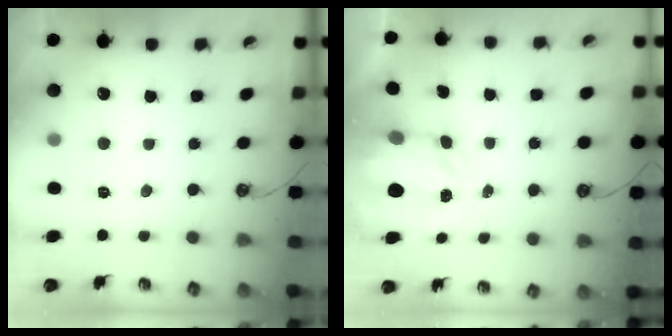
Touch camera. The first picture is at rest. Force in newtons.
{"total": 3.6, "press": 3.5, "slide": 0.4}